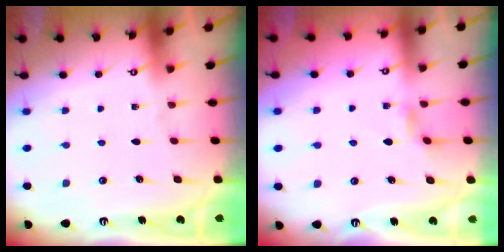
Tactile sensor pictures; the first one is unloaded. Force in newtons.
{"total": 2.1, "press": 2.1, "slide": 0.3}